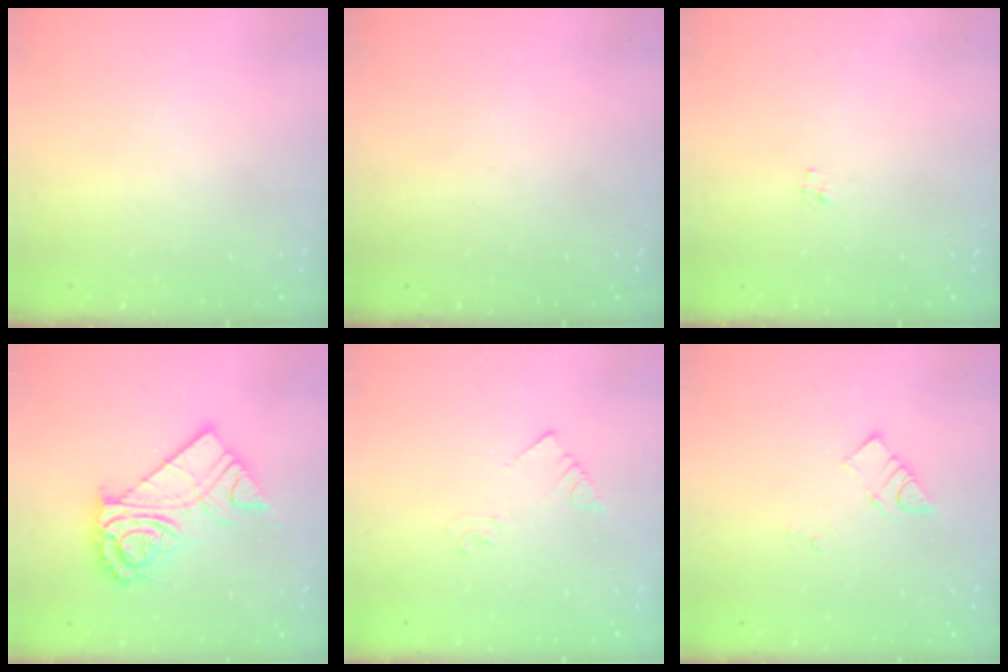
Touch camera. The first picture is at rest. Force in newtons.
{"total": 0.0}
{"total": 1.2, "press": 1.2, "slide": 0.1}
{"total": 15.9, "press": 15.9, "slide": 1.3}
{"total": 2.2, "press": 2.2, "slide": 0.1}
{"total": 3.6, "press": 3.6, "slide": 0.3}